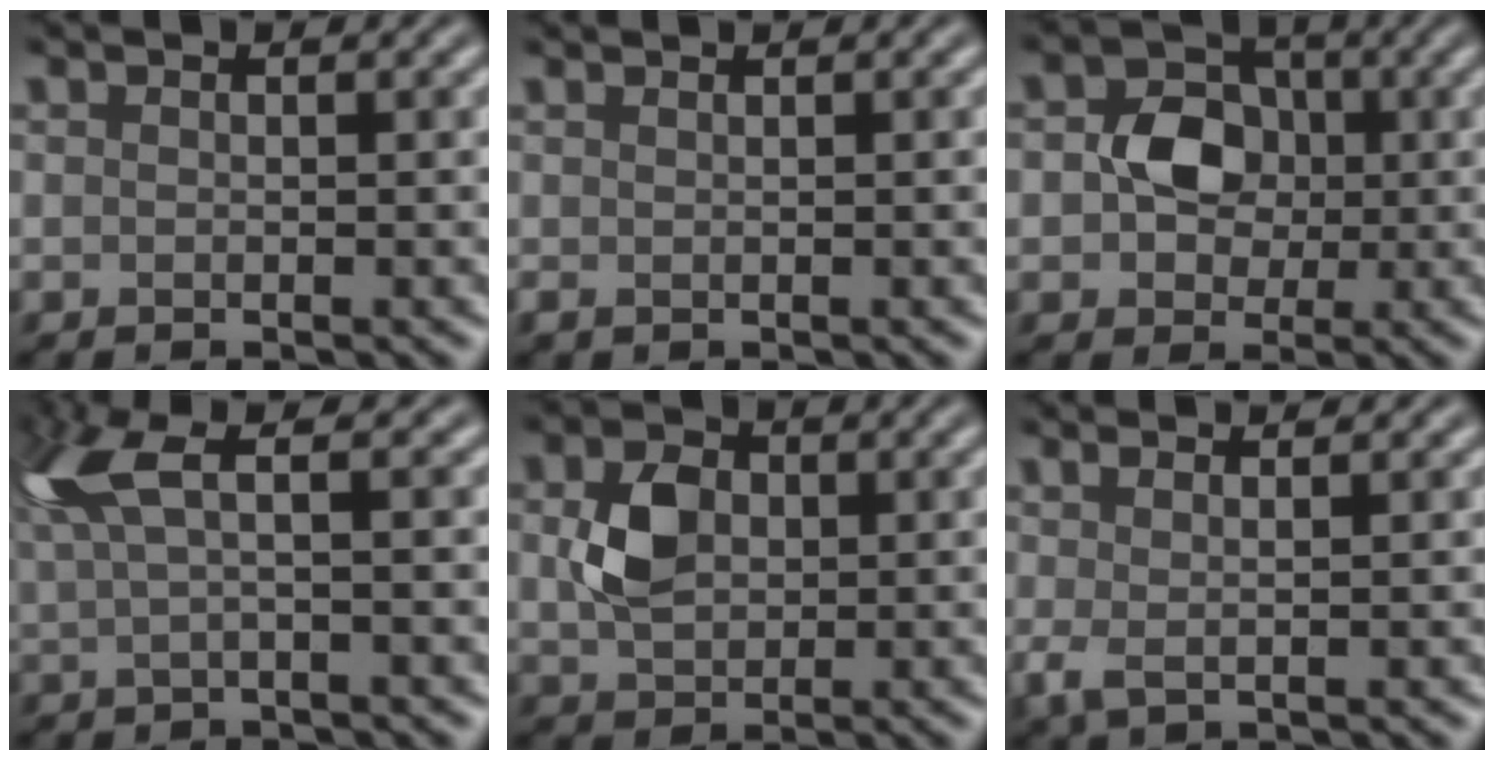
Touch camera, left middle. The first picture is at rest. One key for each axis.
{"total": 0.7, "fx": 0.3, "fy": 0.4, "fz": 0.5, "tx": -0.013, "ty": 0.007, "tz": 0.008}
{"total": 4.7, "fx": 0.1, "fy": 3.8, "fz": 2.8, "tx": -0.050, "ty": 0.006, "tz": -0.004}
{"total": 4.4, "fx": 1.6, "fy": 1.0, "fz": 4.0, "tx": -0.093, "ty": 0.013, "tz": 0.032}
{"total": 4.1, "fx": 0.6, "fy": 3.0, "fz": 2.7, "tx": -0.068, "ty": 0.005, "tz": 0.011}
{"total": 2.4, "fx": 0.9, "fy": 0.6, "fz": 2.1, "tx": -0.053, "ty": 0.007, "tz": 0.014}